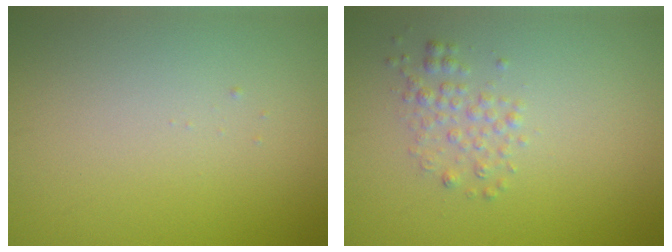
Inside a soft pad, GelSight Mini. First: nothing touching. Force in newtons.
{"total": 1.7, "press": 1.7, "slide": 0.0}